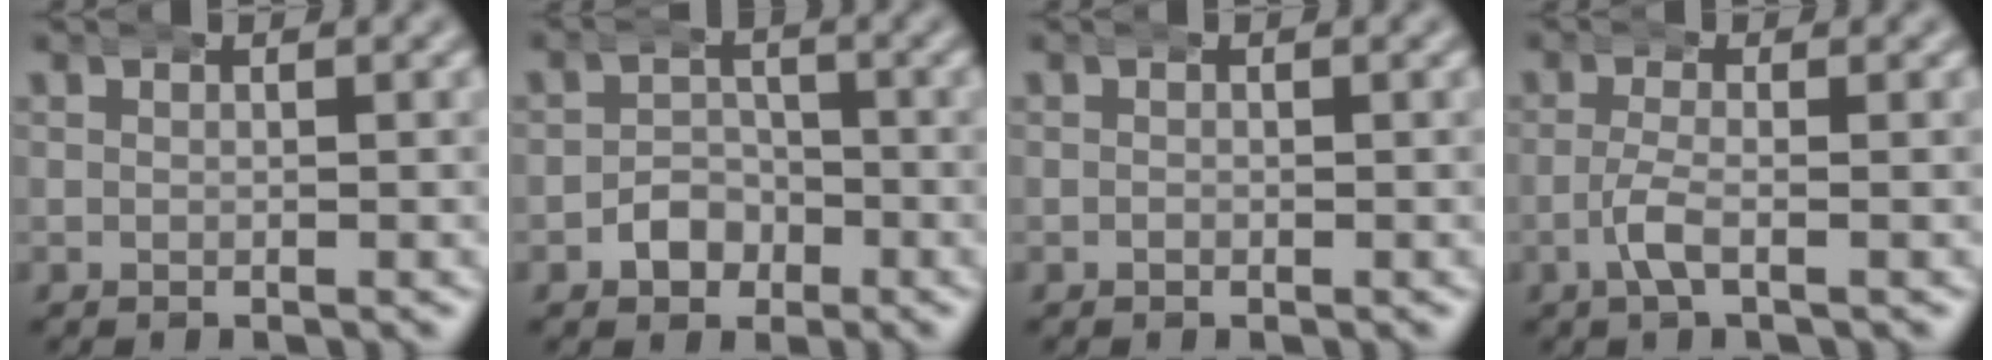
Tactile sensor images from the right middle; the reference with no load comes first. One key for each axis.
{"total": 2.9, "fx": -1.3, "fy": 2.4, "fz": 0.7, "tx": -0.013, "ty": 0.003, "tz": -0.033}
{"total": 0.0}
{"total": 2.0, "fx": -0.9, "fy": 0.2, "fz": 1.8, "tx": -0.041, "ty": -0.005, "tz": -0.020}